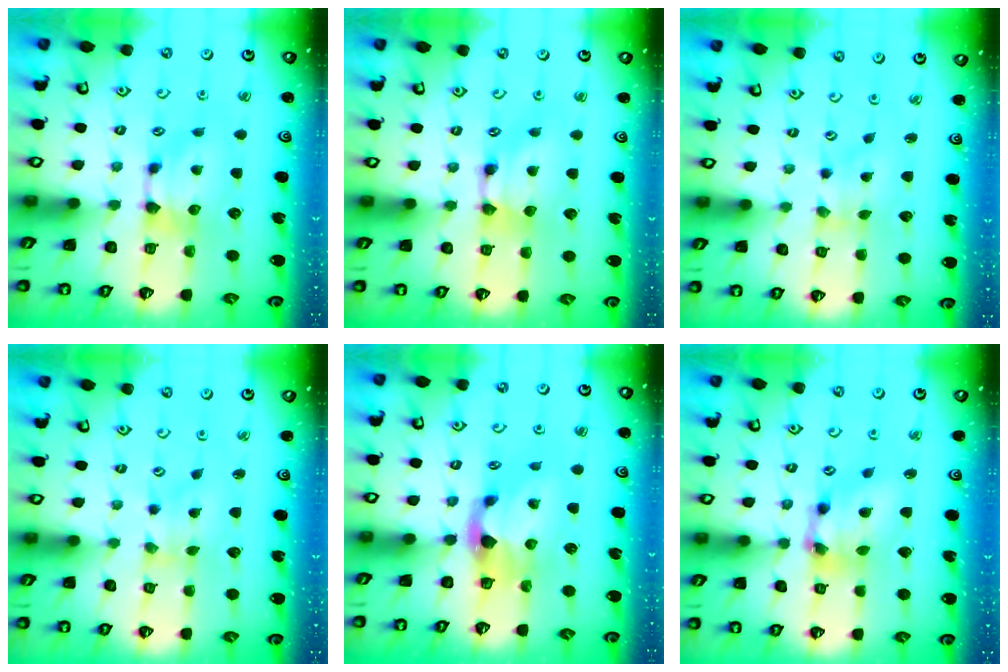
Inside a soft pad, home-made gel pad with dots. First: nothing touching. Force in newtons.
{"total": 1.7, "press": 1.7, "slide": 0.0}
{"total": 2.7, "press": 2.6, "slide": 1.0}
{"total": 2.7, "press": 2.6, "slide": 1.0}
{"total": 2.2, "press": 1.8, "slide": 1.3}
{"total": 6.7, "press": 6.2, "slide": 2.6}